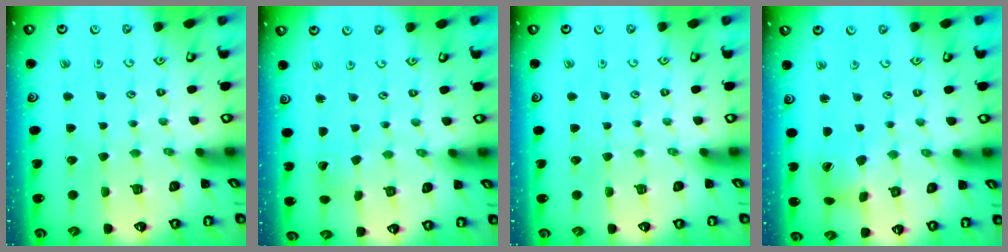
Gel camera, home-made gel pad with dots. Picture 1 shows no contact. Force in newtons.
{"total": 2.4, "press": 2.4, "slide": 0.2}
{"total": 0.0}
{"total": 5.3, "press": 5.3, "slide": 0.6}